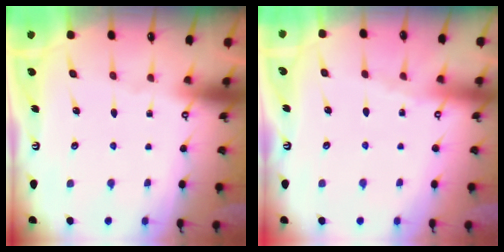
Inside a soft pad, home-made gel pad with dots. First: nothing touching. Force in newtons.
{"total": 2.2, "press": 2.2, "slide": 0.3}